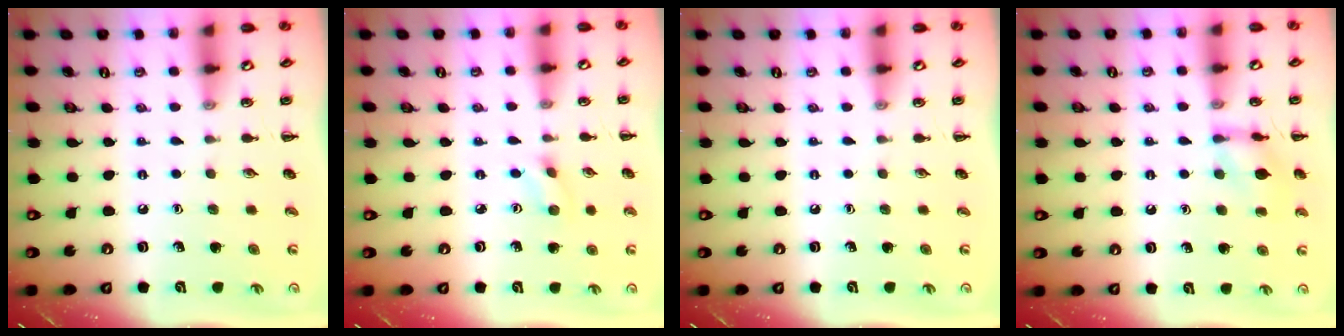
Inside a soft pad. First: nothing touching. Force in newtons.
{"total": 2.7, "press": 2.5, "slide": 1.0}
{"total": 0.0}
{"total": 10.0, "press": 10.0, "slide": 0.6}